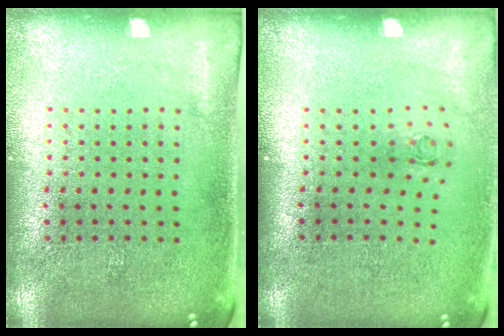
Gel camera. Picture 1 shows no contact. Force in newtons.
{"total": 0.6, "press": 0.3, "slide": 0.6}